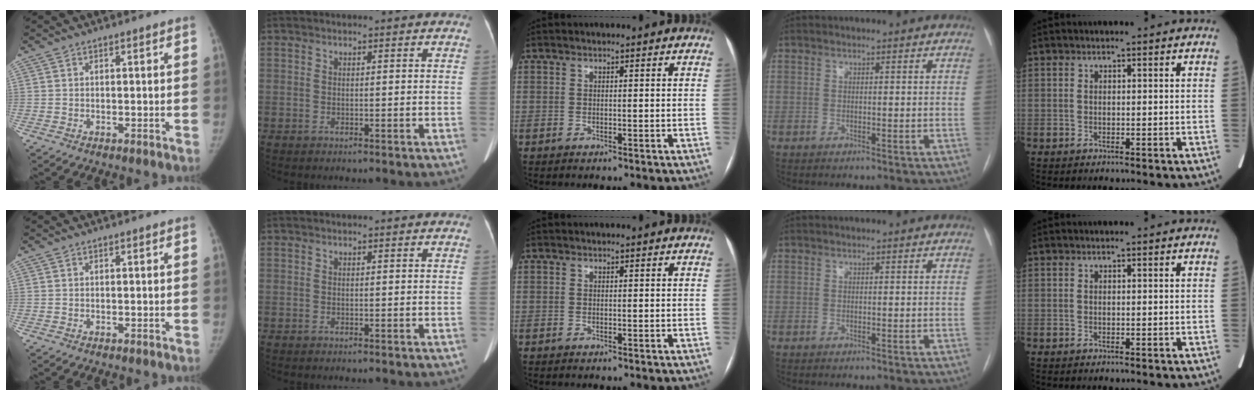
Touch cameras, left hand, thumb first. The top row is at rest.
{}